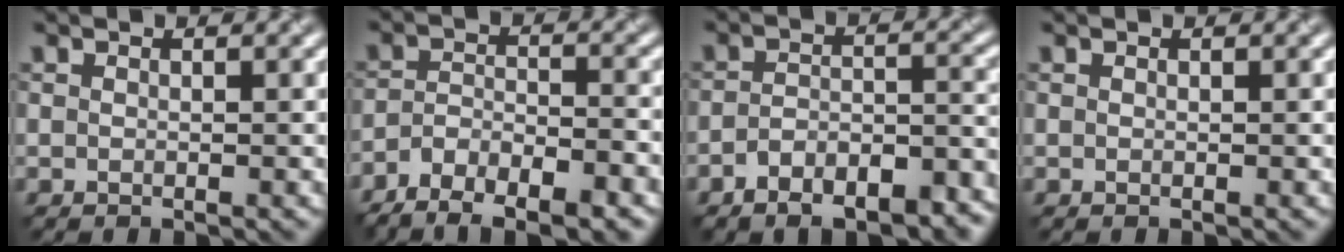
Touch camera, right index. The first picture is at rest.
{"total": 8.1, "force": [-6.1, 3.0, 4.4], "torque": [-0.070, 0.000, -0.102]}
{"total": 7.6, "force": [-5.4, 2.9, 4.4], "torque": [-0.068, -0.001, -0.084]}
{"total": 0.0}